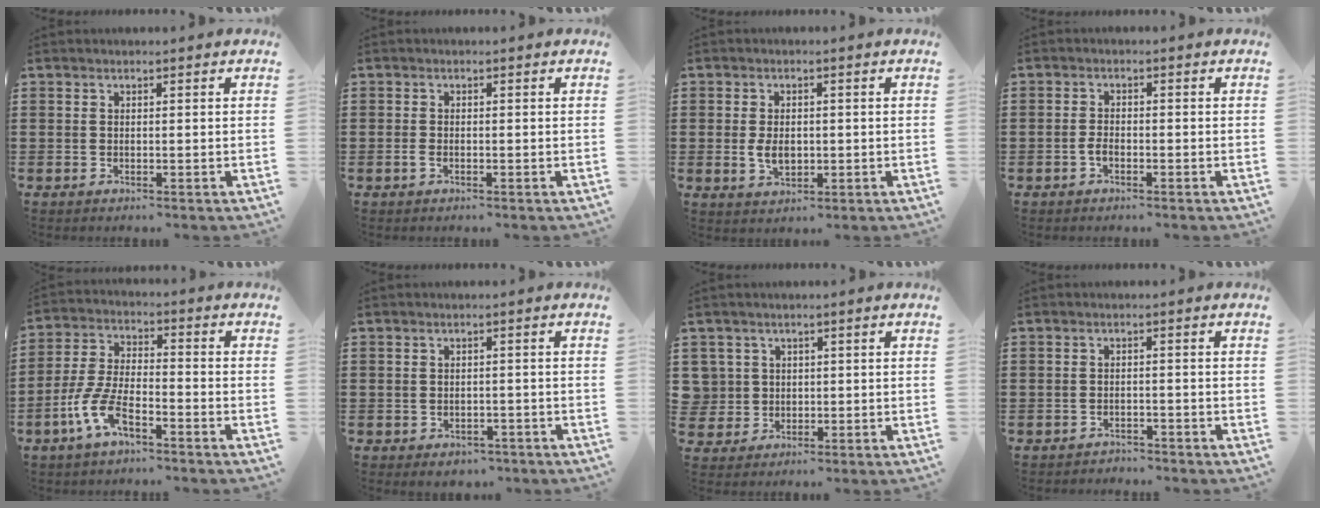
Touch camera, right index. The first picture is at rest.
{"total": 1.0, "force": [-0.5, 0.4, 0.8], "torque": [-0.024, -0.007, -0.011]}
{"total": 3.6, "force": [-0.3, 2.3, 2.8], "torque": [-0.062, 0.001, -0.008]}
{"total": 1.7, "force": [-0.9, 0.9, 1.2], "torque": [-0.033, -0.002, -0.020]}
{"total": 7.4, "force": [-4.7, 2.4, 5.3], "torque": [-0.136, -0.007, -0.095]}
{"total": 1.5, "force": [-1.3, 0.7, 0.0], "torque": [-0.006, 0.002, -0.030]}
{"total": 3.2, "force": [0.6, 3.2, 0.2], "torque": [-0.031, 0.006, 0.007]}
{"total": 1.4, "force": [-1.4, 0.2, -0.3], "torque": [-0.001, 0.003, -0.031]}